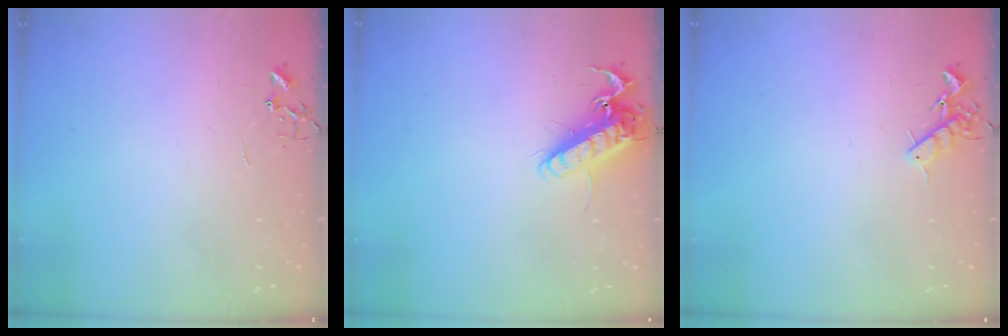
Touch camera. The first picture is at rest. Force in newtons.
{"total": 12.8, "press": 12.6, "slide": 2.4}
{"total": 7.2, "press": 7.1, "slide": 1.1}